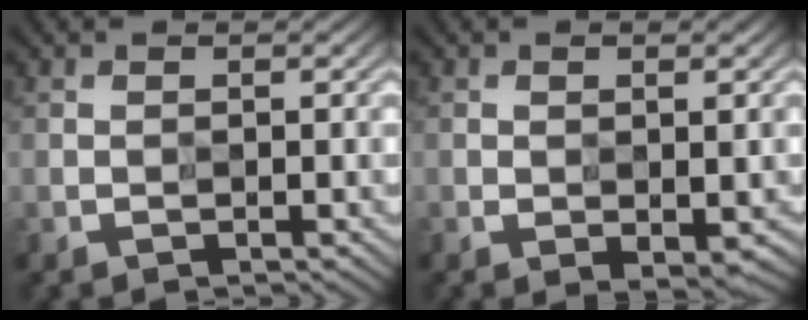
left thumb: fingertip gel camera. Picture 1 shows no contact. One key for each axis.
{"total": 2.4, "fx": -0.7, "fy": 1.1, "fz": 2.0, "tx": -0.031, "ty": -0.008, "tz": -0.005}